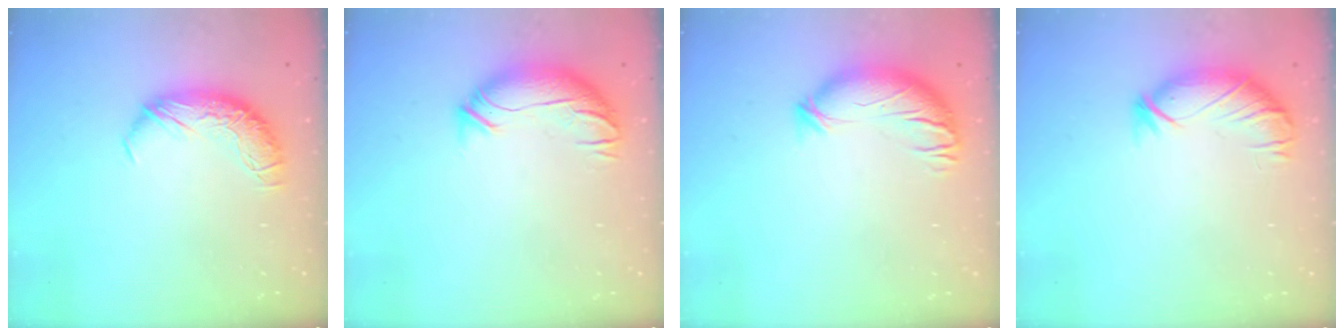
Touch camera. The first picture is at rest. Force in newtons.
{"total": 3.7, "press": 2.5, "slide": 2.7}
{"total": 3.9, "press": 2.9, "slide": 2.6}
{"total": 3.4, "press": 3.0, "slide": 1.6}